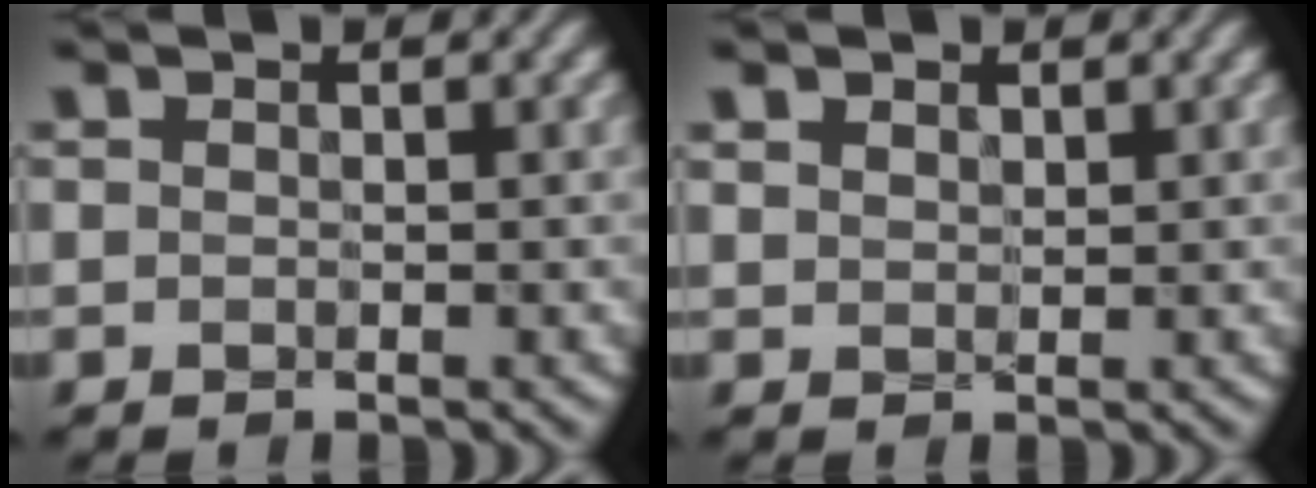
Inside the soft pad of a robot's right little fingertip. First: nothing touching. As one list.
[{"total": 1.8, "force": [1.2, 1.1, 0.8], "torque": [-0.022, 0.000, 0.026]}]